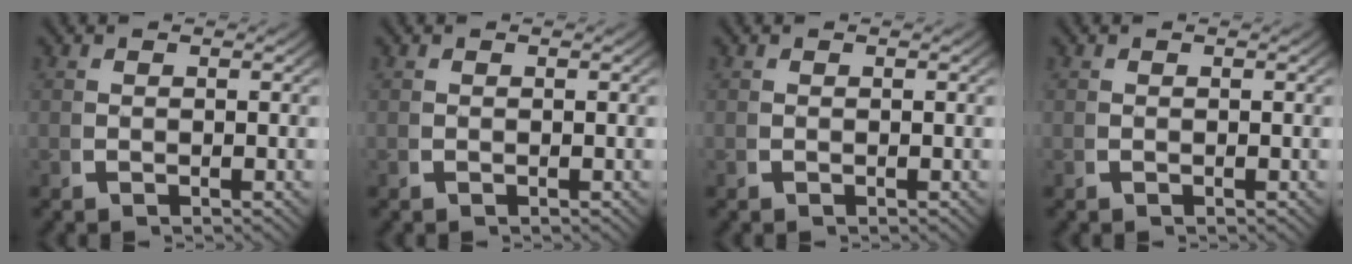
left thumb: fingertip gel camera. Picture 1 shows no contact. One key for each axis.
{"total": 0.0}
{"total": 0.0}
{"total": 0.0}